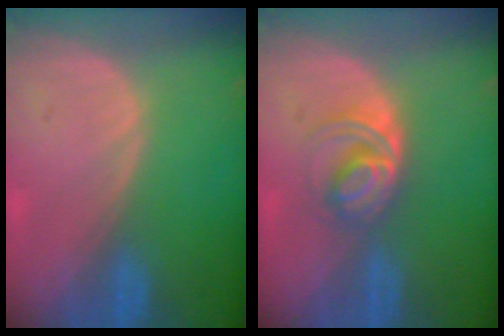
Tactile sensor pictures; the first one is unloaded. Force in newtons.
{"total": 5.2, "press": 4.9, "slide": 1.7}